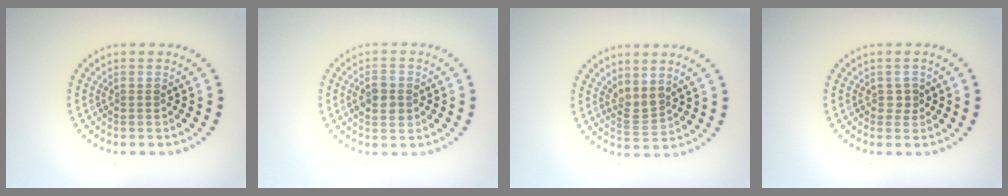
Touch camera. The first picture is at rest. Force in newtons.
{"total": 2.7, "press": 2.7, "slide": 0.2}
{"total": 1.9, "press": 1.5, "slide": 1.2}
{"total": 0.8, "press": 0.8, "slide": 0.2}